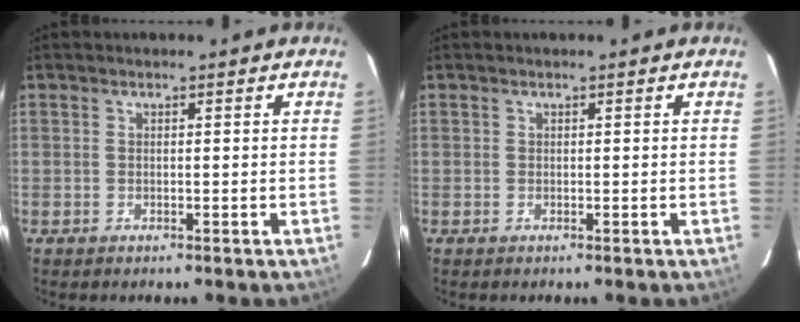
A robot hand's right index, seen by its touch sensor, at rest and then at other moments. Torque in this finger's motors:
{"motor_torque": [0.14, -0.02, 0.06, 0.01]}